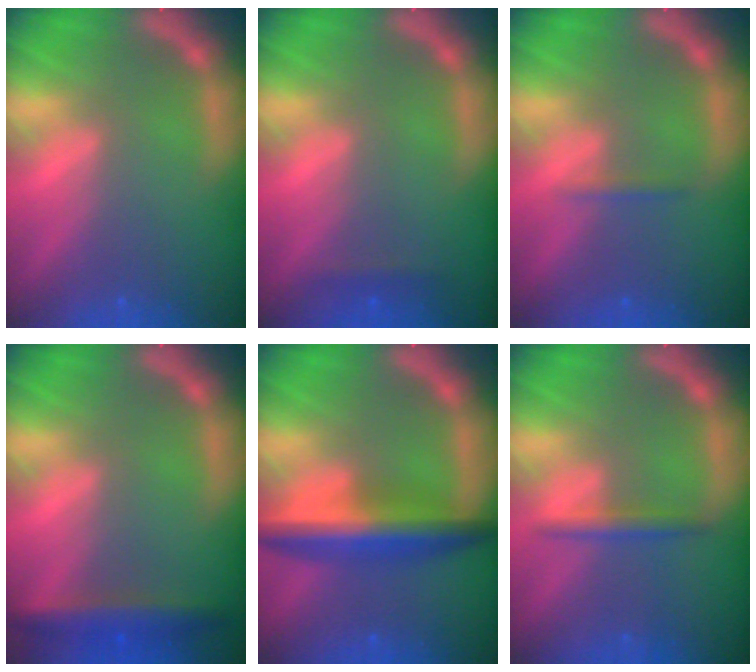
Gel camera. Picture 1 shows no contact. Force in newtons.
{"total": 0.9}
{"total": 0.9}
{"total": 4.0}
{"total": 6.6}
{"total": 1.9}